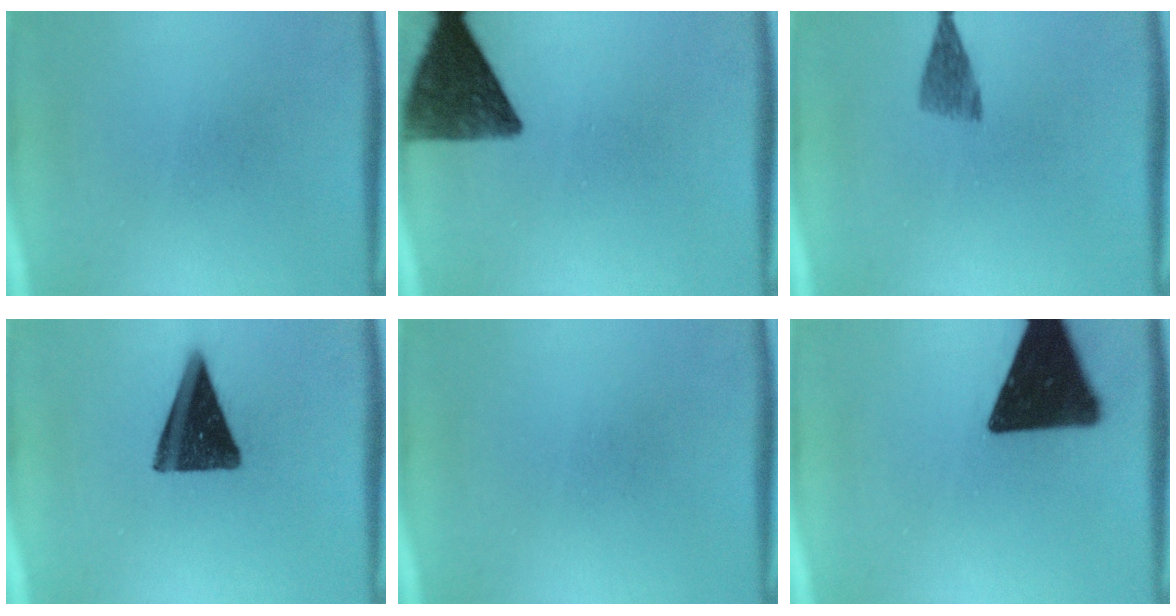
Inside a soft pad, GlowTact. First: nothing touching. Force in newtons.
{"total": 11.1}
{"total": 3.3}
{"total": 14.3}
{"total": 0.0}
{"total": 19.6}